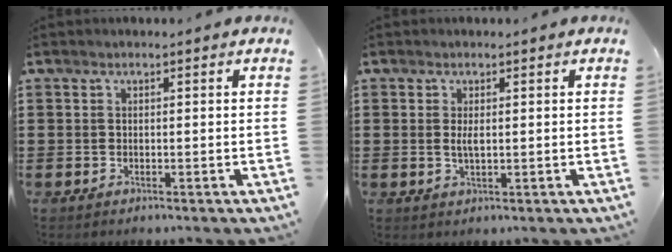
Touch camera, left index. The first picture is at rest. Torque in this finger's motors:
{"motor_torque": [2.14, 0.00, 0.02, 0.06]}